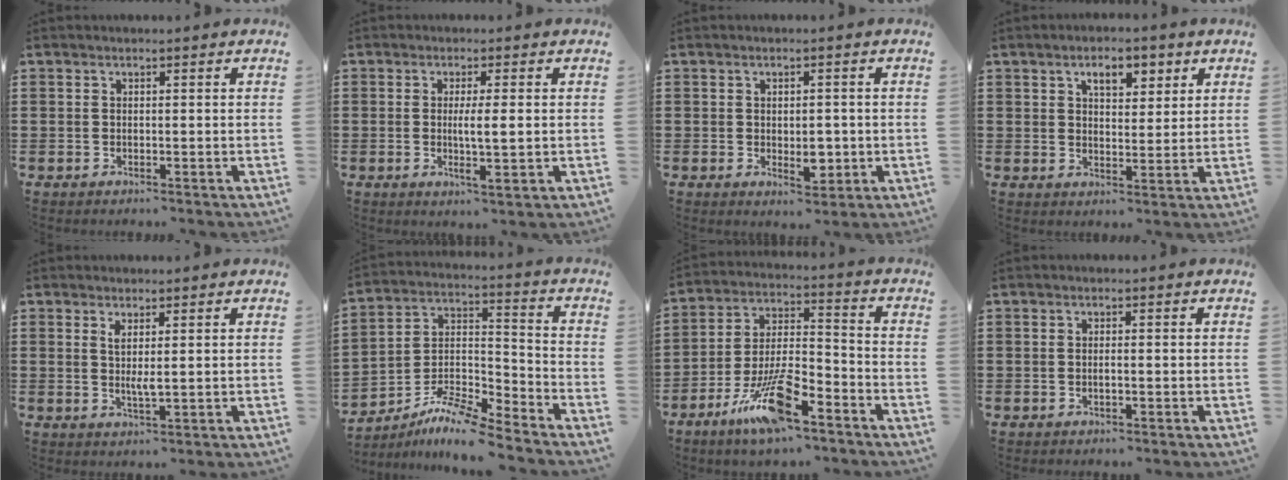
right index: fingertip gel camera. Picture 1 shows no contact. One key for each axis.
{"total": 3.7, "fx": 0.1, "fy": 0.2, "fz": 3.7, "tx": -0.068, "ty": -0.005, "tz": -0.001}
{"total": 3.9, "fx": -0.5, "fy": 2.3, "fz": 3.1, "tx": -0.040, "ty": -0.001, "tz": -0.012}
{"total": 4.6, "fx": 2.7, "fy": 2.3, "fz": 3.0, "tx": -0.046, "ty": 0.001, "tz": 0.040}
{"total": 2.6, "fx": 0.8, "fy": 0.3, "fz": 2.5, "tx": -0.050, "ty": -0.005, "tz": 0.013}
{"total": 8.1, "fx": -7.4, "fy": 0.9, "fz": 2.9, "tx": -0.059, "ty": 0.007, "tz": -0.148}
{"total": 12.6, "fx": -8.1, "fy": 3.5, "fz": 9.0, "tx": -0.177, "ty": 0.020, "tz": -0.149}
{"total": 0.9, "fx": -0.2, "fy": 0.1, "fz": 0.8, "tx": -0.015, "ty": -0.004, "tz": -0.003}